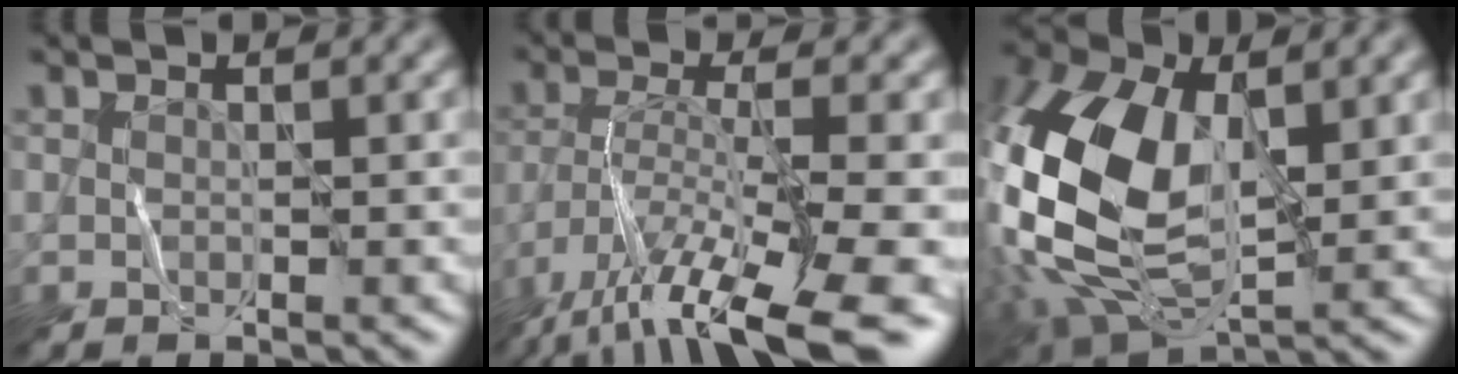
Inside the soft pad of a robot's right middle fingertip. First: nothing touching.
{"total": 13.7, "force": [-9.6, 2.5, 9.4], "torque": [-0.193, -0.011, -0.148]}
{"total": 14.7, "force": [0.6, 8.7, 11.8], "torque": [-0.307, -0.002, 0.013]}